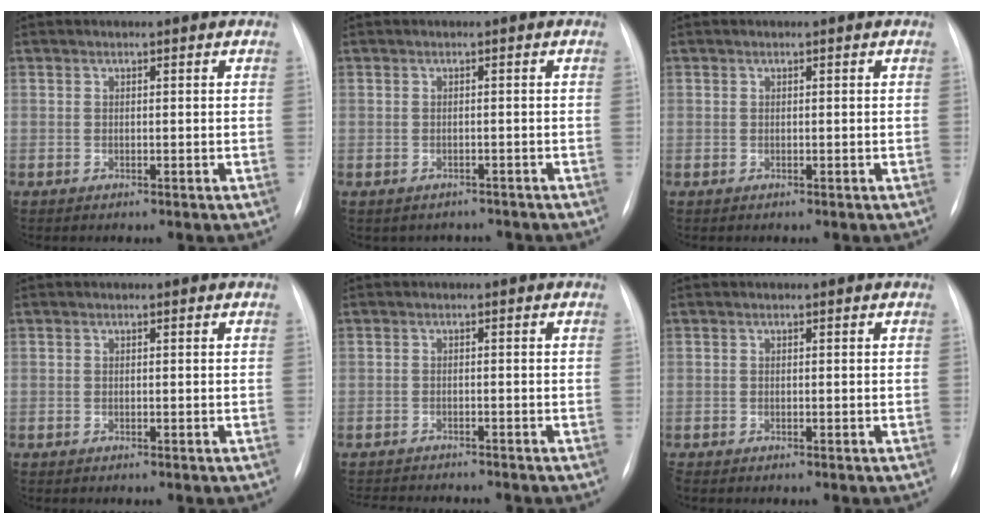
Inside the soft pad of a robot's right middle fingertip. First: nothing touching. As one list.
[{"total": 3.1, "force": [-2.7, 1.5, 0.0], "torque": [0.000, 0.013, -0.031]}, {"total": 0.0}, {"total": 0.0}, {"total": 8.5, "force": [-8.1, 0.9, 2.7], "torque": [-0.033, -0.006, -0.111]}, {"total": 0.0}]